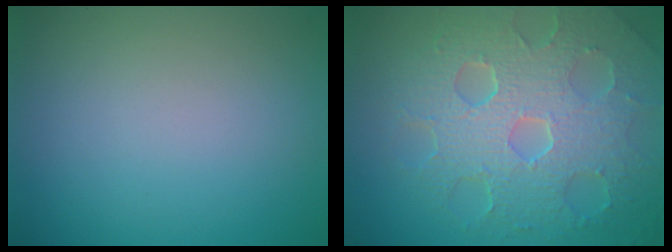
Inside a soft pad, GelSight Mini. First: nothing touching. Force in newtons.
{"total": 8.7, "press": 5.9, "slide": 6.5}